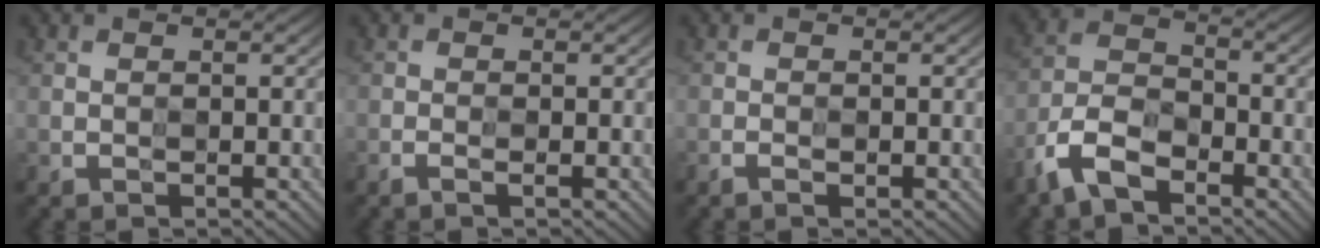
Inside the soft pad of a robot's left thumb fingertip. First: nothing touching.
{"total": 0.7, "force": [-0.6, -0.2, 0.4], "torque": [-0.004, -0.001, -0.015]}
{"total": 0.9, "force": [-0.7, 0.1, 0.5], "torque": [-0.008, -0.002, -0.016]}
{"total": 7.7, "force": [-5.7, 3.3, 4.0], "torque": [-0.080, -0.004, -0.123]}